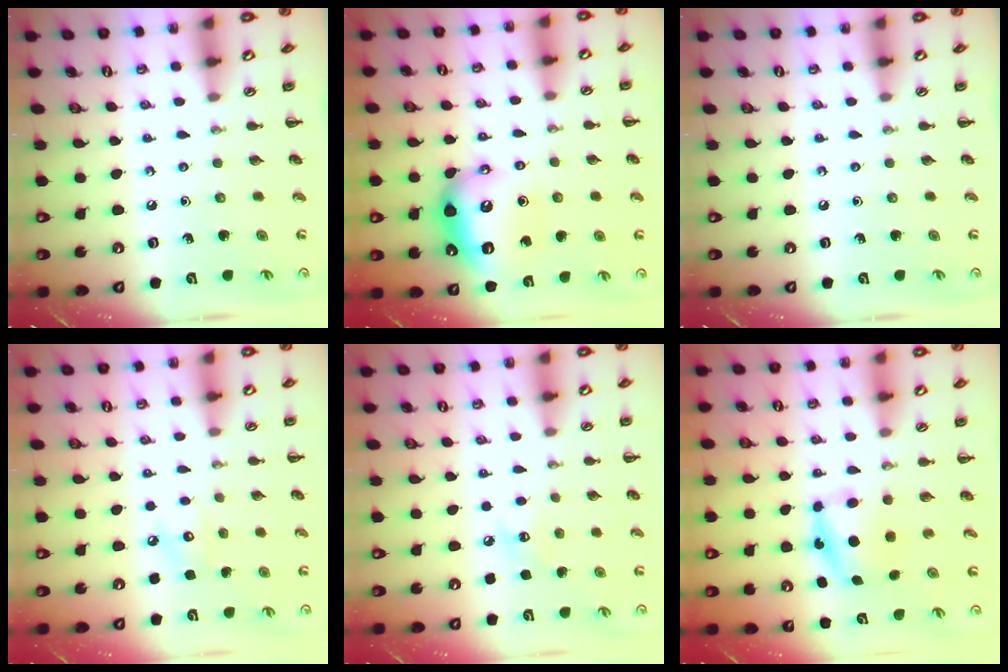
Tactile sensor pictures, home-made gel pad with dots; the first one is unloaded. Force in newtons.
{"total": 12.0, "press": 11.9, "slide": 1.4}
{"total": 0.0}
{"total": 5.8, "press": 5.7, "slide": 1.3}
{"total": 6.0, "press": 5.8, "slide": 1.6}
{"total": 5.2, "press": 5.2, "slide": 0.8}